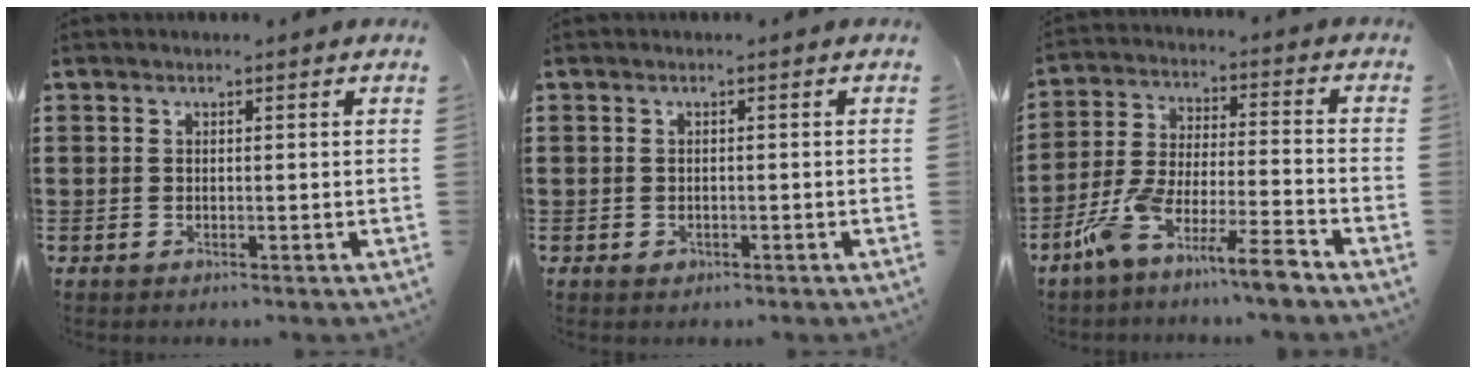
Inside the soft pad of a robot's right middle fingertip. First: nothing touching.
{"total": 0.6, "force": [-0.2, 0.4, 0.3], "torque": [-0.009, -0.002, -0.004]}
{"total": 9.8, "force": [-8.1, 0.7, 5.4], "torque": [-0.121, 0.006, -0.165]}